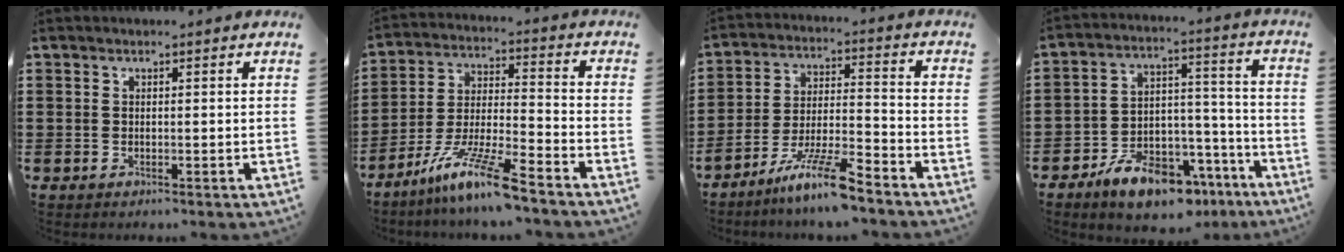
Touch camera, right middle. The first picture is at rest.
{"total": 10.9, "force": [-8.4, 0.5, 6.9], "torque": [-0.141, 0.001, -0.166]}
{"total": 9.6, "force": [-7.6, 0.8, 5.8], "torque": [-0.113, 0.005, -0.146]}
{"total": 10.6, "force": [-8.4, 4.5, 4.8], "torque": [-0.082, 0.046, -0.154]}